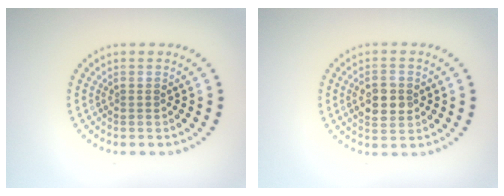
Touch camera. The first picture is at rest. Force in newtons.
{"total": 3.4, "press": 3.4, "slide": 0.2}